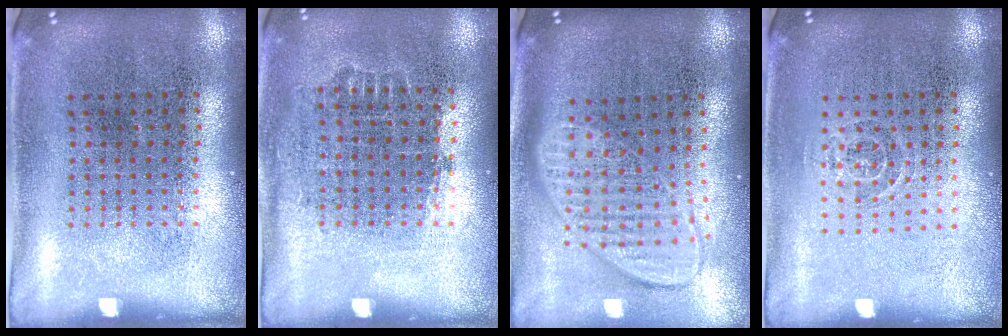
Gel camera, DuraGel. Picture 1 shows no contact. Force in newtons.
{"total": 0.7, "press": 0.6, "slide": 0.3}
{"total": 2.0, "press": 1.5, "slide": 1.2}
{"total": 0.8, "press": 0.5, "slide": 0.6}